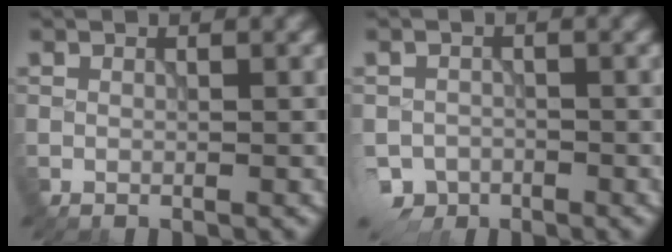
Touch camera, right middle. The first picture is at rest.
{"total": 4.5, "force": [-3.2, 3.1, 1.1], "torque": [-0.013, -0.017, -0.055]}